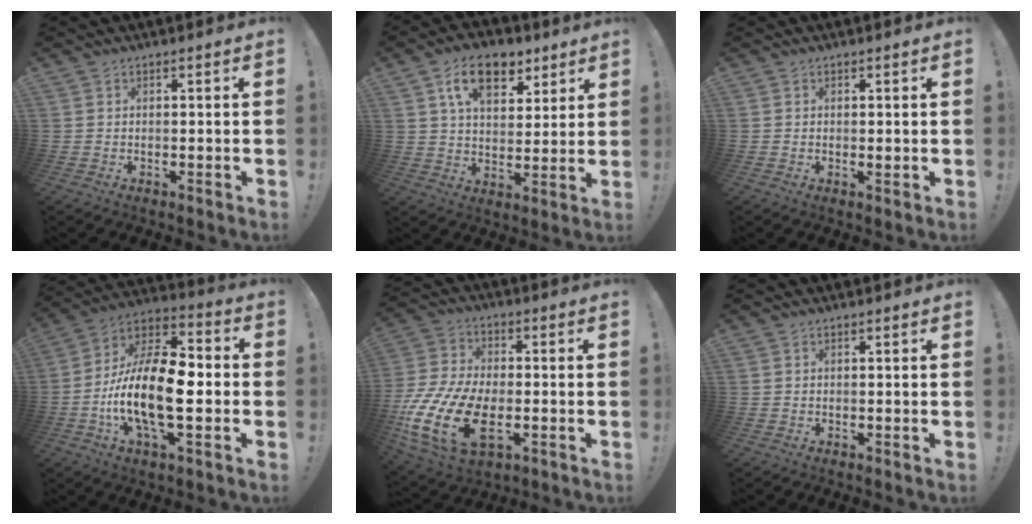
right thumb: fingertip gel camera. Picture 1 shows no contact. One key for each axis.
{"total": 13.9, "fx": 7.6, "fy": 8.2, "fz": 8.2, "tx": -0.126, "ty": -0.023, "tz": 0.138}
{"total": 0.7, "fx": 0.3, "fy": 0.2, "fz": 0.6, "tx": 0.002, "ty": -0.006, "tz": 0.002}
{"total": 20.5, "fx": -4.4, "fy": 8.5, "fz": 18.1, "tx": -0.364, "ty": 0.014, "tz": -0.074}
{"total": 19.8, "fx": -6.1, "fy": 11.8, "fz": 14.8, "tx": -0.289, "ty": 0.030, "tz": -0.097}
{"total": 0.0}